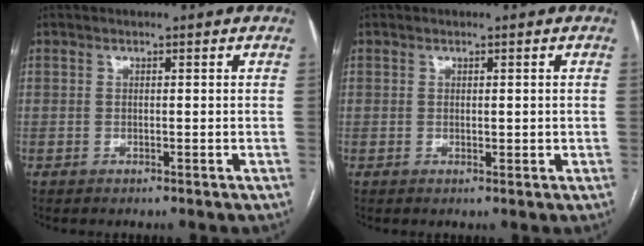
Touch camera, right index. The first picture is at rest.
{"total": 1.1, "force": [0.1, 0.6, 0.9], "torque": [-0.014, -0.003, 0.004]}